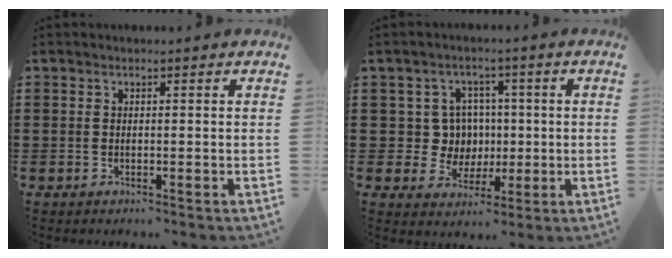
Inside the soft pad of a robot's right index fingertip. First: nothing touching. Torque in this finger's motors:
{"motor_torque": [0.59, 0.08, 0.05, 0.02]}